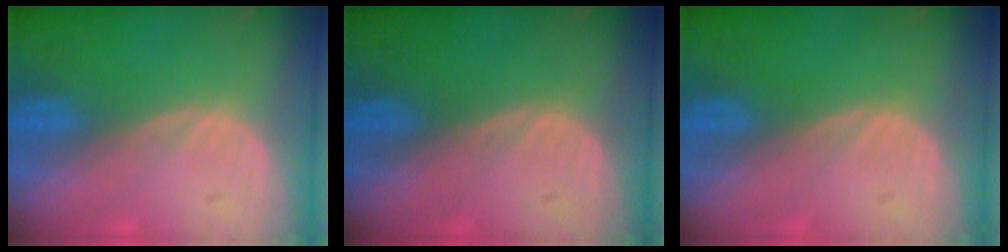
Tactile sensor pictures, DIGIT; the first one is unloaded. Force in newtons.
{"total": 0.0}
{"total": 0.0}